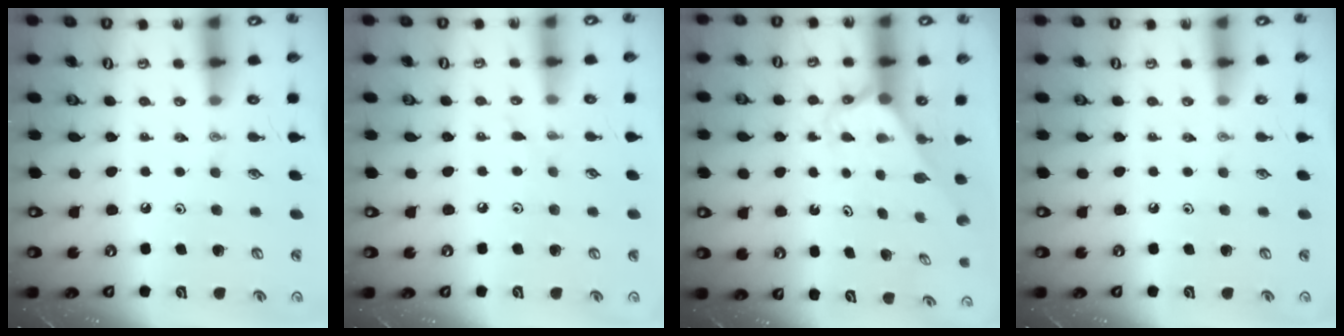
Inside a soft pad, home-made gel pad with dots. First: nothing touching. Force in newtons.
{"total": 3.4, "press": 3.4, "slide": 0.4}
{"total": 2.4, "press": 2.4, "slide": 0.2}
{"total": 0.0}